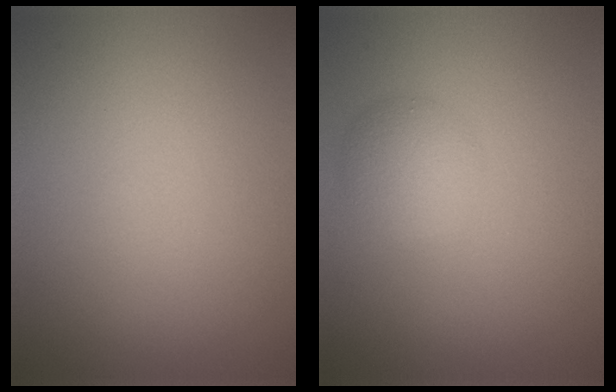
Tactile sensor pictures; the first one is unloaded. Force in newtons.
{"total": 2.4, "press": 2.4, "slide": 0.0}